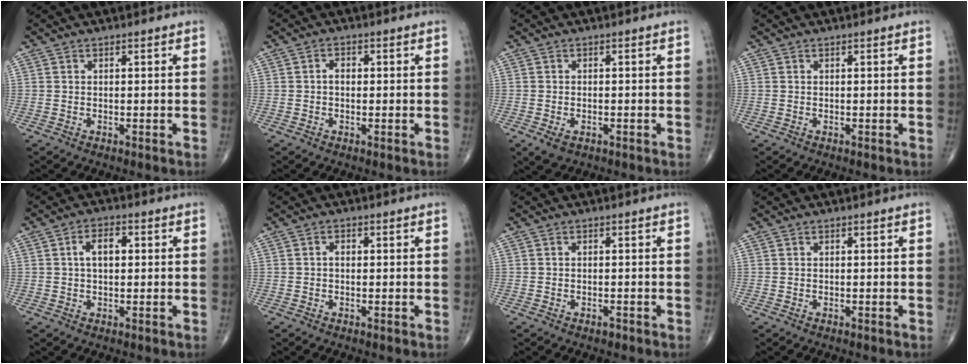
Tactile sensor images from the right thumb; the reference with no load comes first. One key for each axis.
{"total": 1.9, "fx": 0.0, "fy": 1.3, "fz": 1.4, "tx": -0.014, "ty": 0.008, "tz": -0.004}
{"total": 3.0, "fx": -1.2, "fy": 1.8, "fz": 2.0, "tx": -0.038, "ty": 0.002, "tz": -0.012}
{"total": 0.0}
{"total": 4.7, "fx": 0.7, "fy": 2.6, "fz": 3.8, "tx": -0.062, "ty": 0.012, "tz": 0.009}
{"total": 1.2, "fx": -0.1, "fy": 0.8, "fz": 0.8, "tx": -0.007, "ty": 0.005, "tz": -0.004}
{"total": 0.9, "fx": -0.6, "fy": 0.5, "fz": 0.4, "tx": -0.005, "ty": 0.001, "tz": -0.011}
{"total": 0.0}